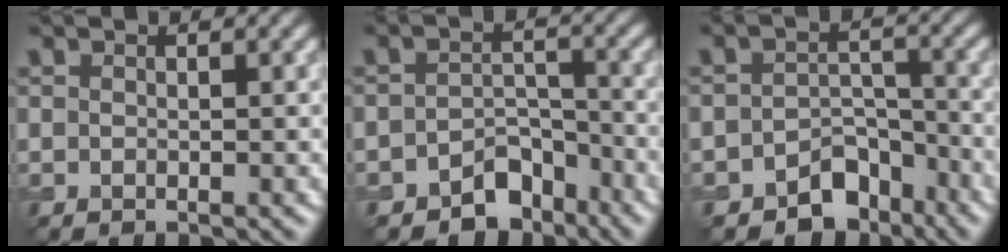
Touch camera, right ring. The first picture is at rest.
{"total": 4.5, "force": [-3.3, 2.5, 1.6], "torque": [-0.009, 0.004, -0.054]}
{"total": 5.1, "force": [-3.7, 3.0, 1.9], "torque": [-0.013, 0.001, -0.057]}